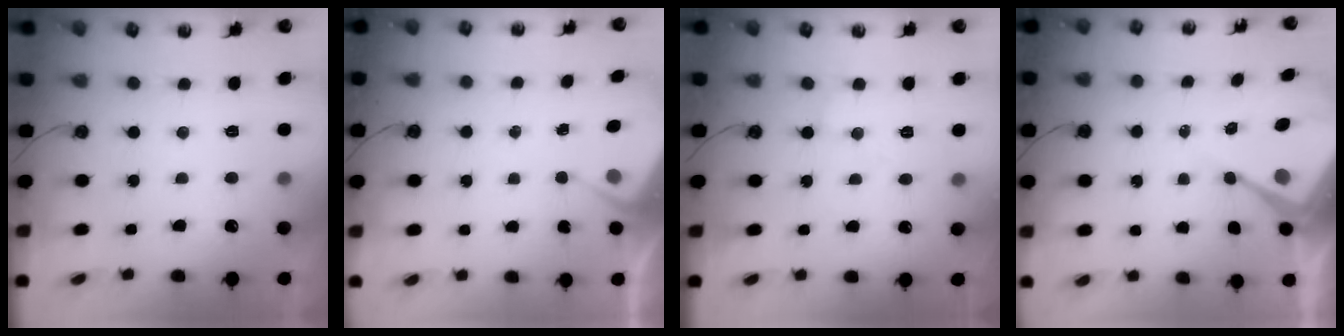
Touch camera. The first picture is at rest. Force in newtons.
{"total": 3.0, "press": 3.0, "slide": 0.4}
{"total": 5.8, "press": 5.8, "slide": 0.7}
{"total": 8.7, "press": 8.7, "slide": 1.1}